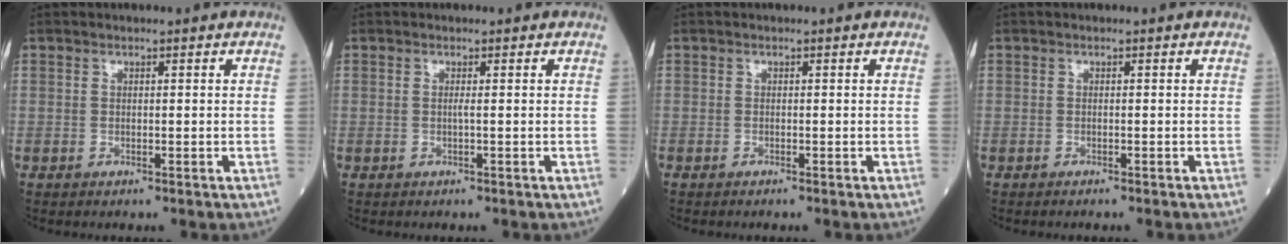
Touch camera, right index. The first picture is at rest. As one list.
[{"total": 0.5, "force": [0.0, -0.2, 0.5], "torque": [-0.009, 0.000, 0.000]}, {"total": 0.0}, {"total": 1.0, "force": [-0.9, 0.0, 0.6], "torque": [-0.009, 0.001, -0.009]}]